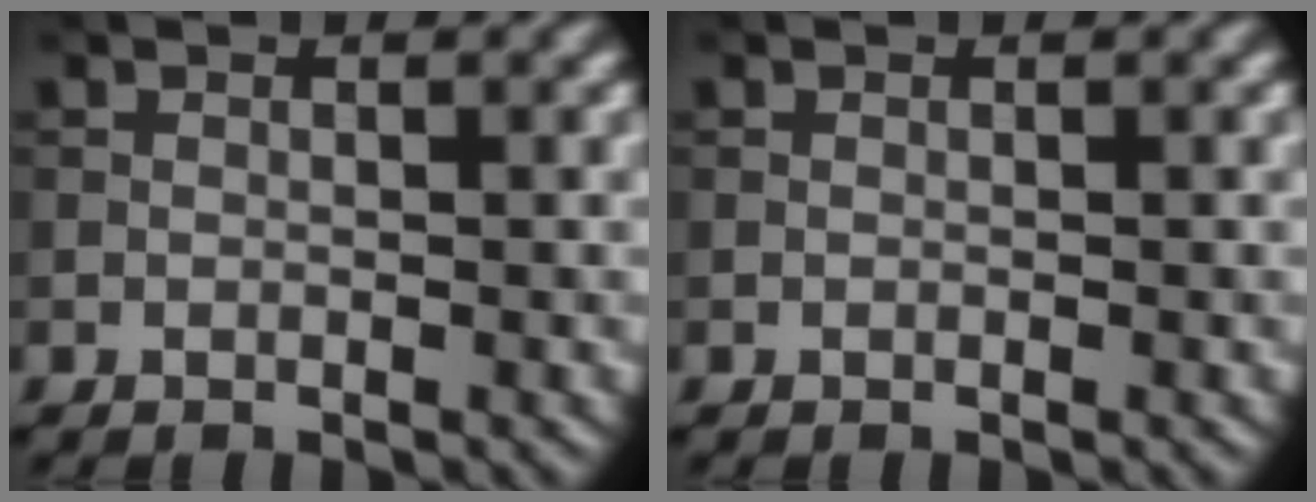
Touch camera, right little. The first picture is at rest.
{"total": 0.0}